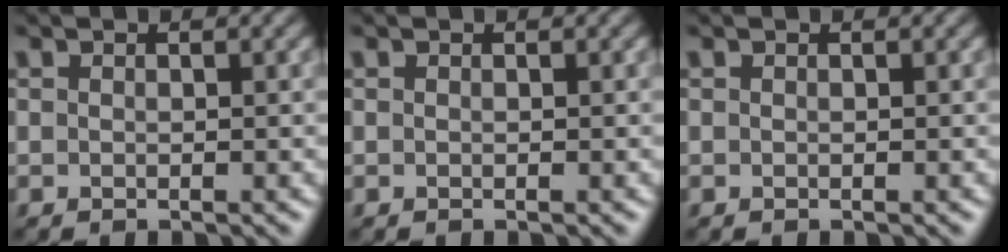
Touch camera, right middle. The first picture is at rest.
{"total": 0.0}
{"total": 0.0}